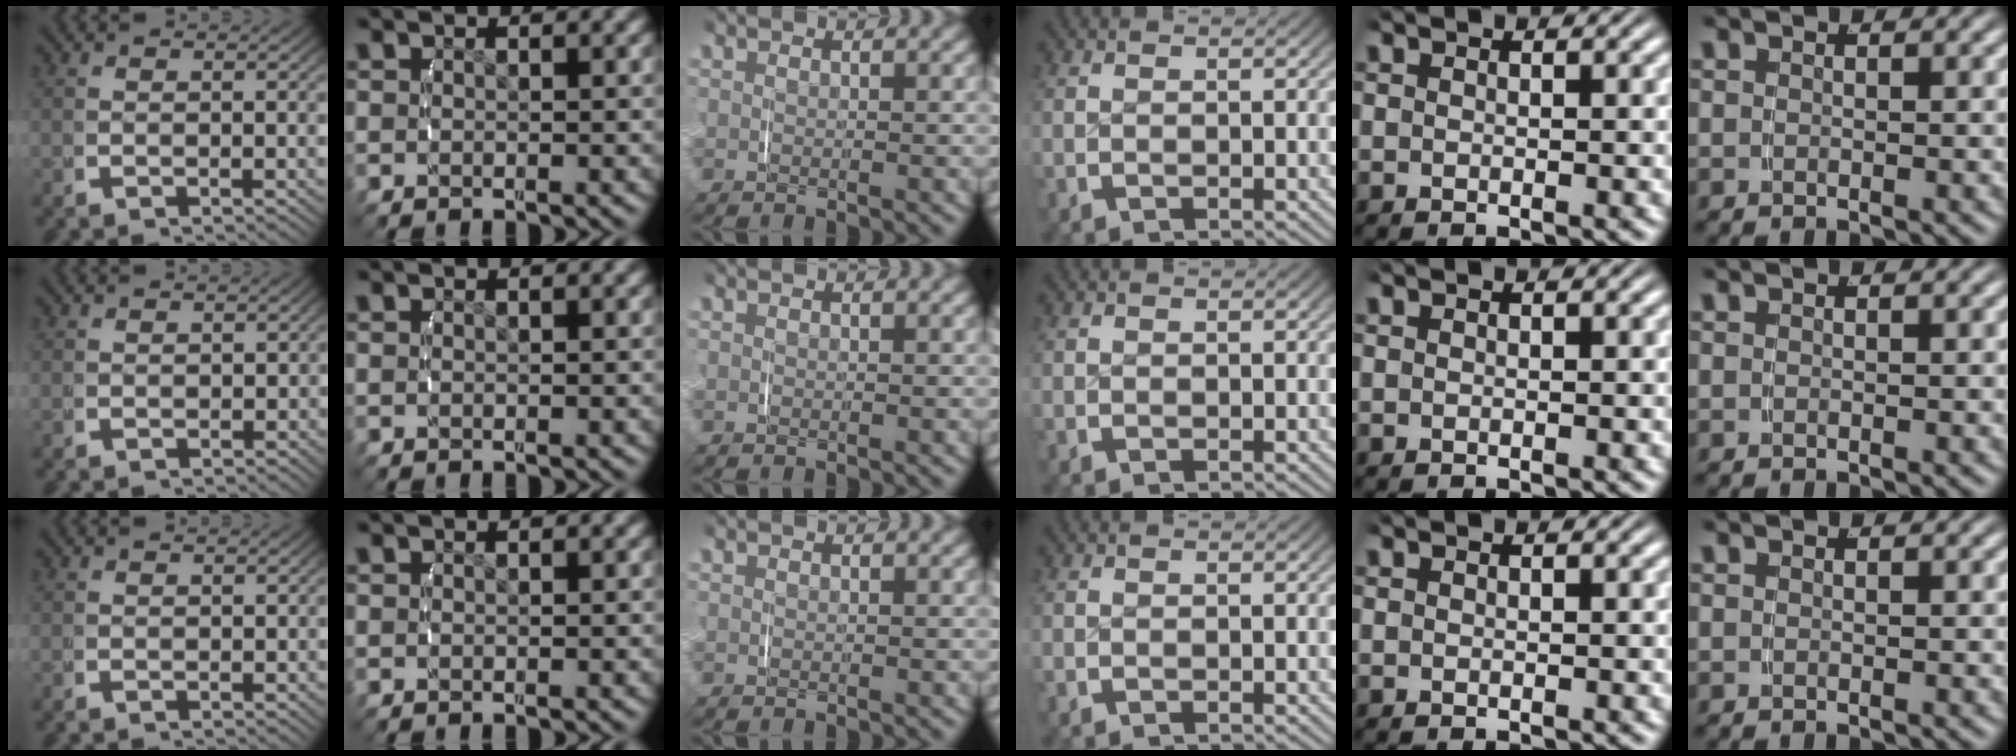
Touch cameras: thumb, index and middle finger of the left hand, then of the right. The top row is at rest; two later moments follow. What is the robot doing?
{"motion": "lift_and_place", "object": "string"}